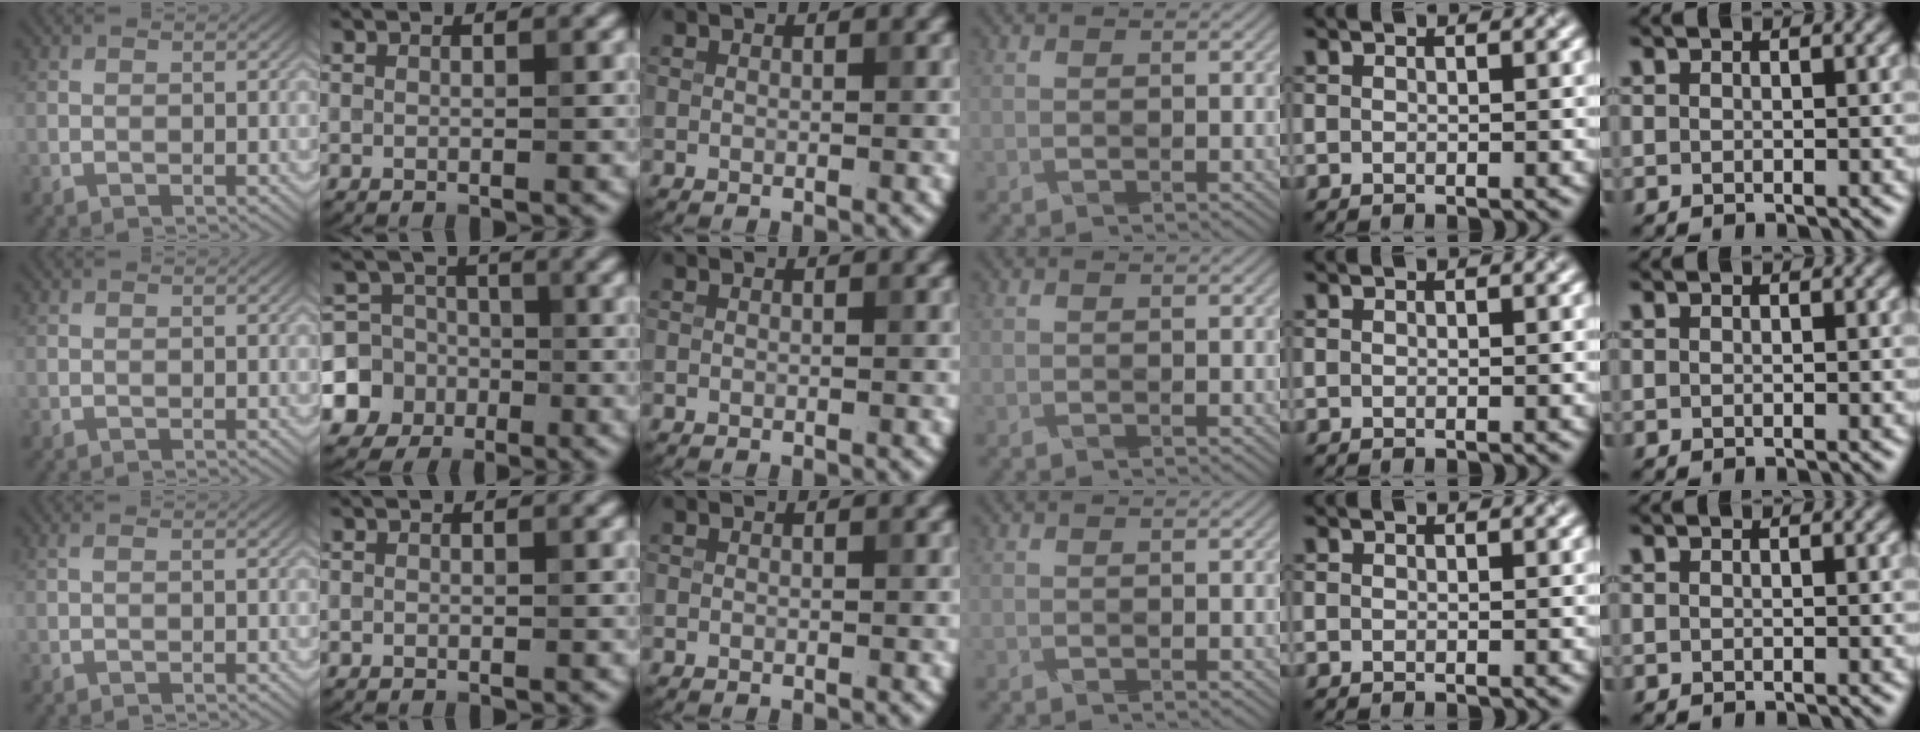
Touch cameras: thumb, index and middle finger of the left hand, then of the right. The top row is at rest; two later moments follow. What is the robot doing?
{"motion": "fold", "object": "handkerchief"}